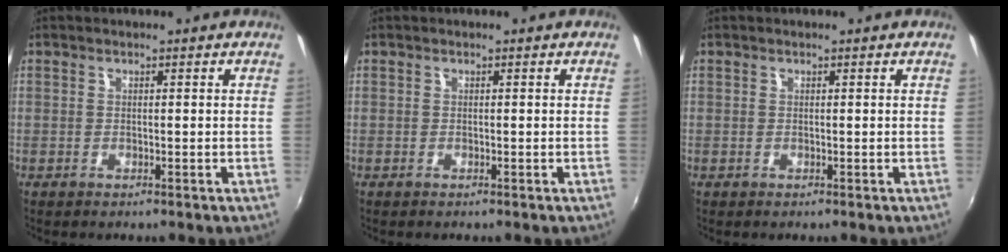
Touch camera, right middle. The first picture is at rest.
{"total": 0.0}
{"total": 0.0}